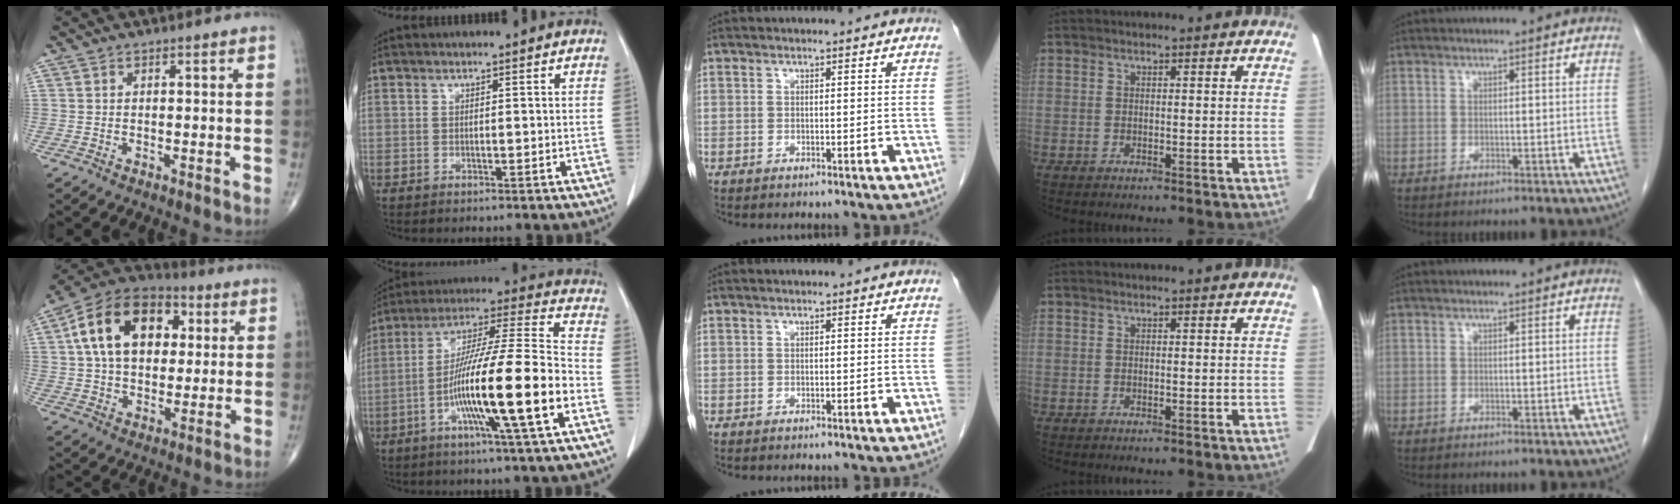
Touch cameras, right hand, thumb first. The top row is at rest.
{"thumb": {"total": 19.1, "force": [4.5, 12.6, 13.6], "torque": [-0.208, 0.012, 0.069]}, "index": {"total": 19.5, "force": [-6.3, 0.0, 18.5], "torque": [-0.329, -0.008, -0.115]}}